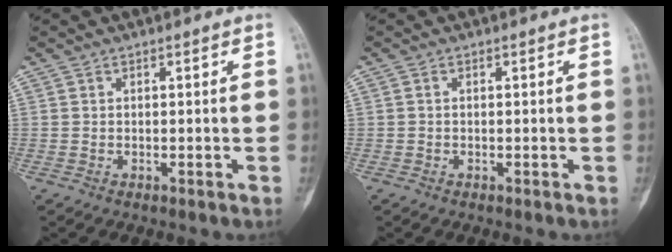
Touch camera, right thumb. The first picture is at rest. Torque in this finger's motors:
{"motor_torque": [-0.40, 0.10, -0.08, 0.06, 0.00]}